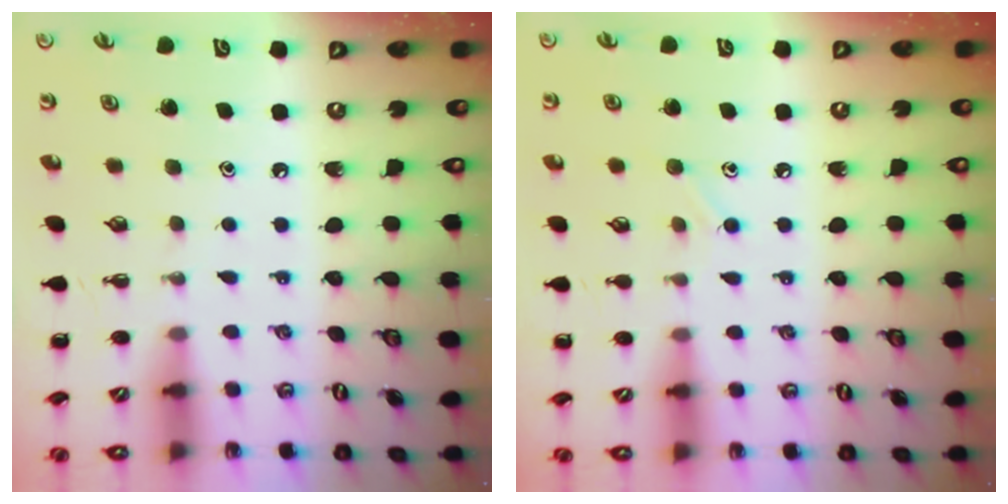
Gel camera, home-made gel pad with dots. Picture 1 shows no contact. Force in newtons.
{"total": 6.2, "press": 5.8, "slide": 2.0}